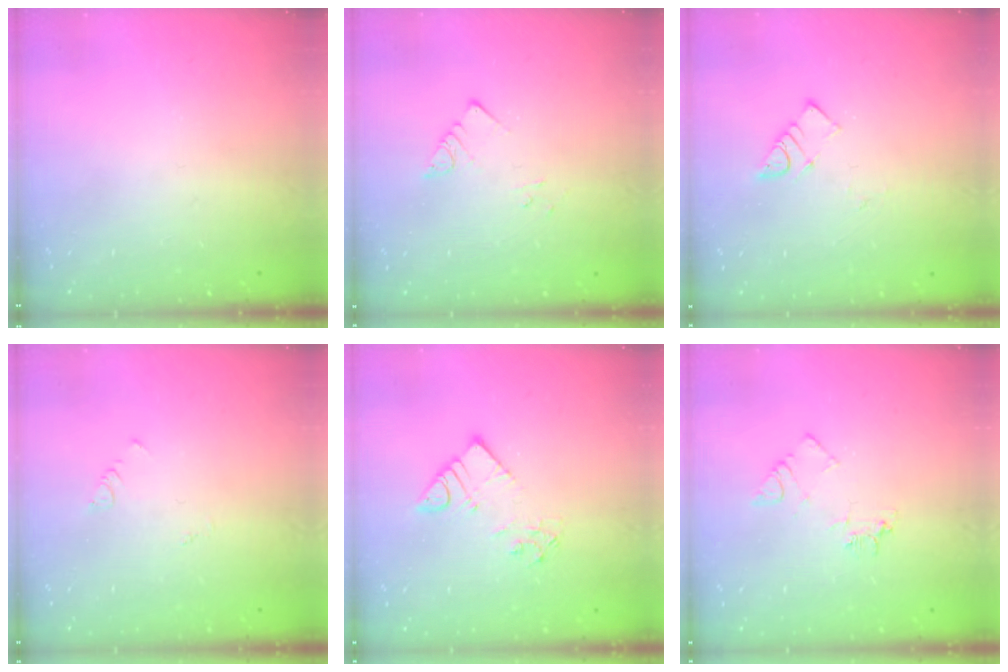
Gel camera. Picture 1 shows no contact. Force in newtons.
{"total": 2.9, "press": 2.9, "slide": 0.4}
{"total": 3.9, "press": 3.9, "slide": 0.5}
{"total": 1.9, "press": 1.9, "slide": 0.4}
{"total": 6.3, "press": 6.3, "slide": 0.4}
{"total": 5.6, "press": 5.5, "slide": 0.6}